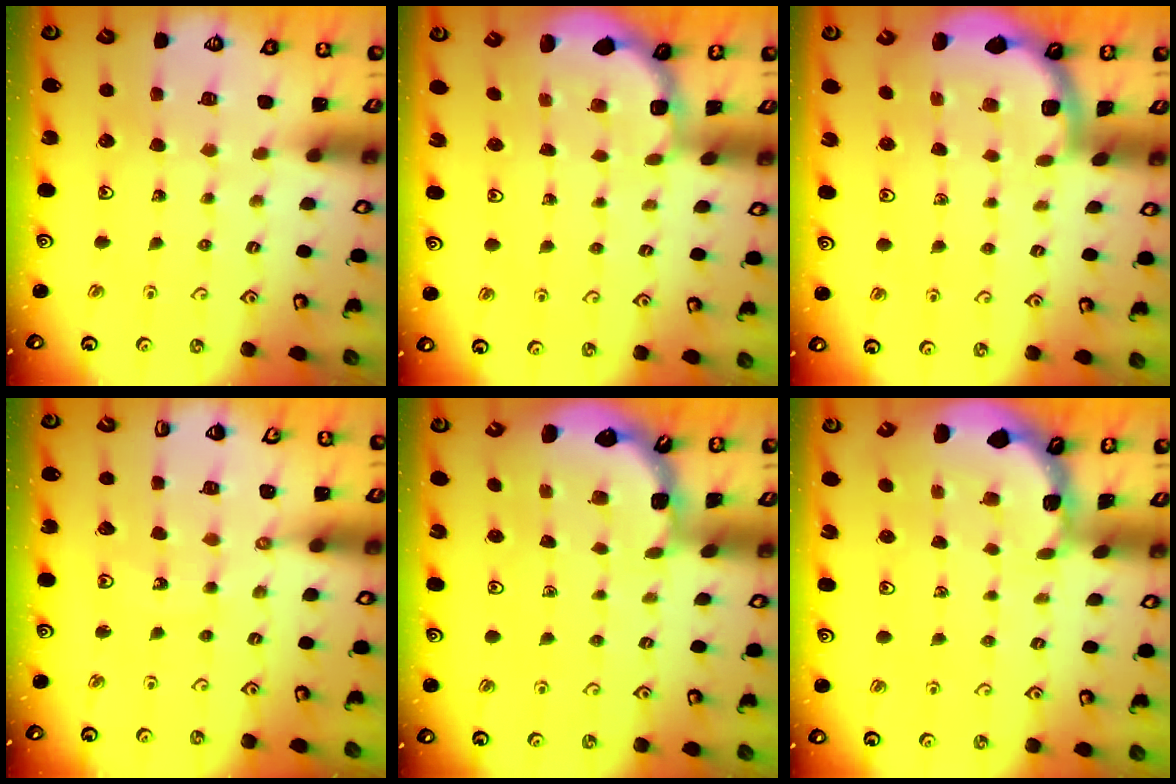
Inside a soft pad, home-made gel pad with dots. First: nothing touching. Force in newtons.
{"total": 2.0, "press": 1.8, "slide": 0.7}
{"total": 1.8, "press": 1.8, "slide": 0.2}
{"total": 8.0, "press": 8.0, "slide": 1.0}
{"total": 1.1, "press": 1.1, "slide": 0.1}
{"total": 1.3, "press": 1.2, "slide": 0.1}